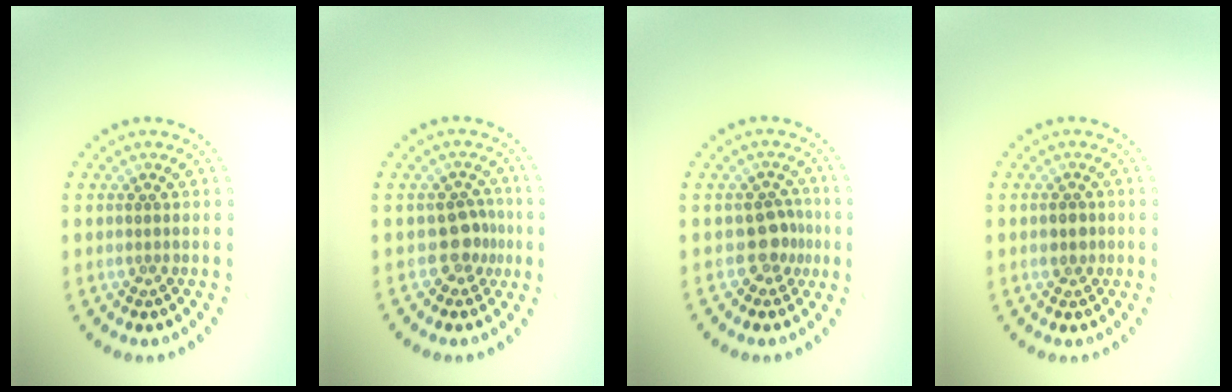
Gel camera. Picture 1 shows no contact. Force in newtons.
{"total": 2.4, "press": 1.9, "slide": 1.5}
{"total": 2.4, "press": 1.9, "slide": 1.5}
{"total": 1.2, "press": 1.2, "slide": 0.2}